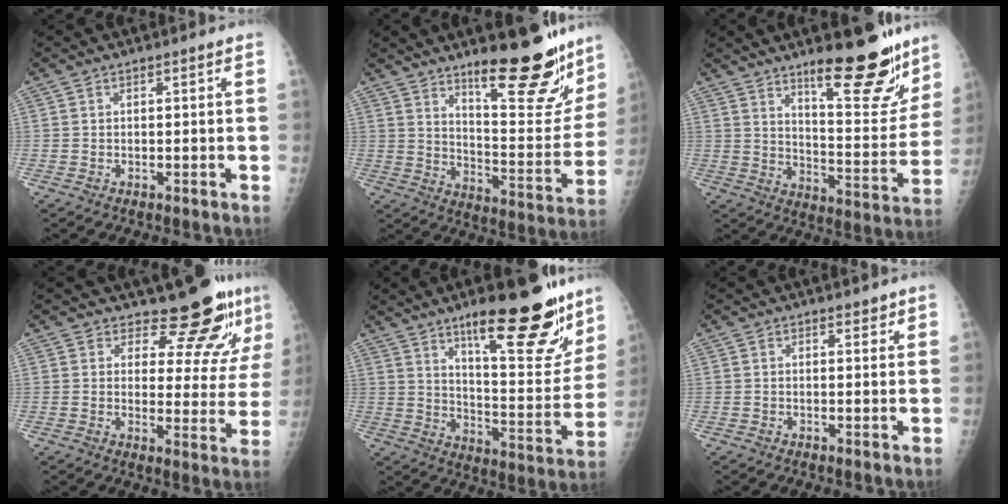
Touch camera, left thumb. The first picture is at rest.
{"total": 20.9, "force": [15.0, 5.3, 13.5], "torque": [-0.148, -0.117, 0.224]}
{"total": 18.4, "force": [13.1, 4.8, 12.0], "torque": [-0.119, -0.105, 0.196]}
{"total": 11.0, "force": [9.7, 3.4, 4.0], "torque": [-0.022, -0.092, 0.119]}
{"total": 23.0, "force": [15.1, 6.2, 16.2], "torque": [-0.187, -0.091, 0.229]}
{"total": 1.7, "force": [1.3, 0.7, 0.7], "torque": [0.000, -0.008, 0.015]}